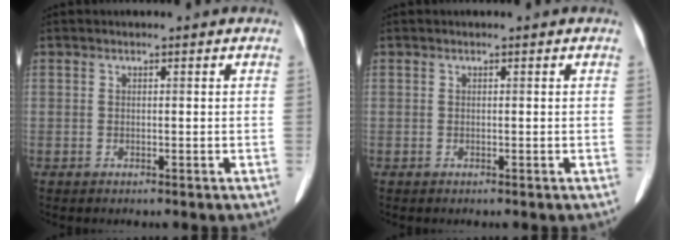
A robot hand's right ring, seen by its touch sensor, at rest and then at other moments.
{"total": 0.0}